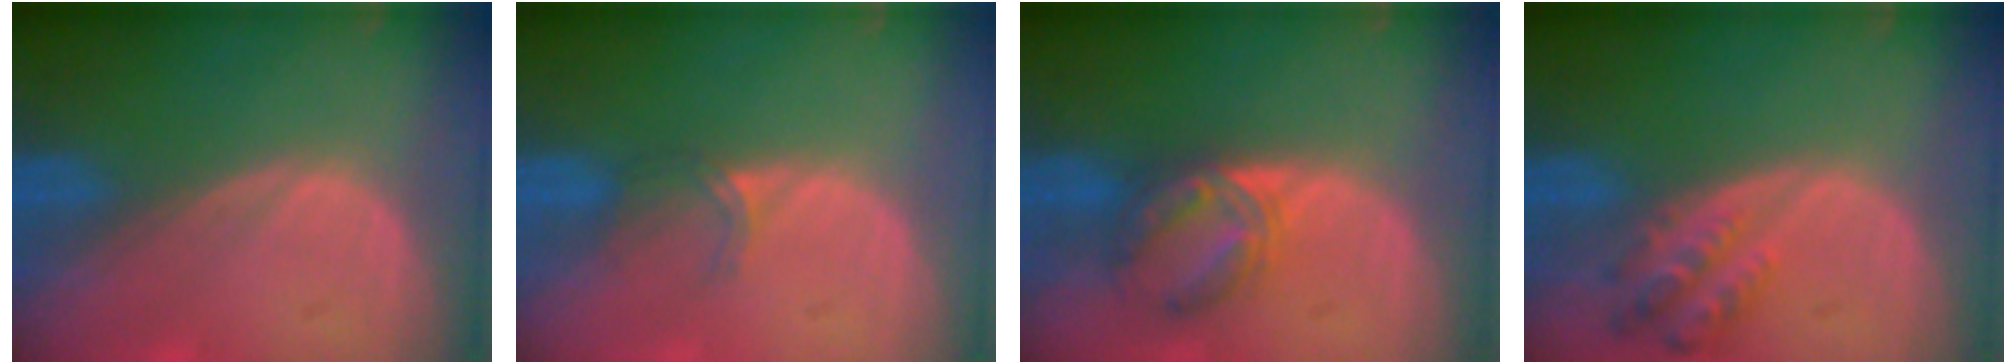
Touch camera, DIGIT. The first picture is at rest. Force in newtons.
{"total": 2.2, "press": 1.7, "slide": 1.3}
{"total": 5.6, "press": 5.6, "slide": 0.8}
{"total": 5.0, "press": 4.8, "slide": 1.5}